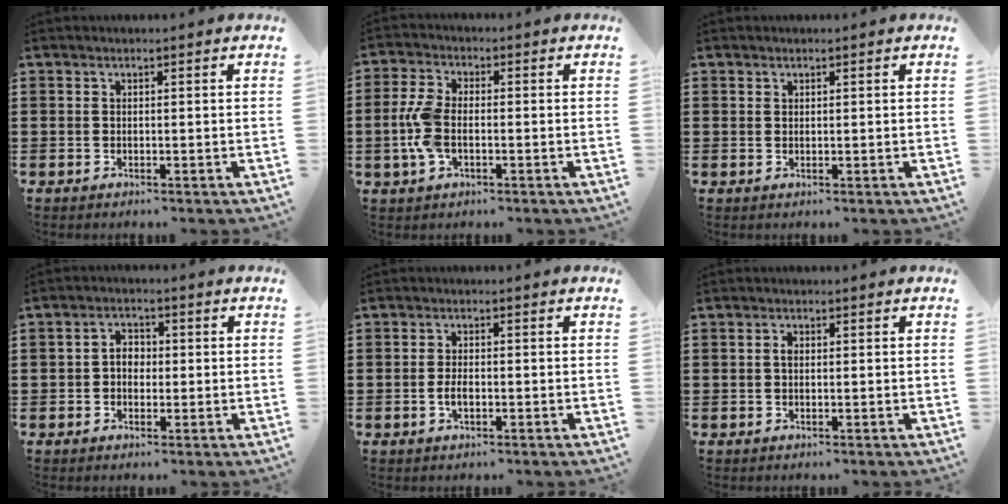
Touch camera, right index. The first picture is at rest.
{"total": 6.3, "force": [-1.0, 3.4, 5.2], "torque": [-0.136, -0.005, -0.027]}
{"total": 0.5, "force": [0.4, 0.4, 0.0], "torque": [-0.002, 0.002, 0.007]}
{"total": 2.9, "force": [-0.3, 2.1, 1.9], "torque": [-0.040, 0.008, -0.008]}
{"total": 2.2, "force": [-0.6, 1.0, 1.9], "torque": [-0.044, -0.003, -0.013]}
{"total": 1.3, "force": [0.0, 0.7, 1.1], "torque": [-0.022, 0.004, -0.001]}